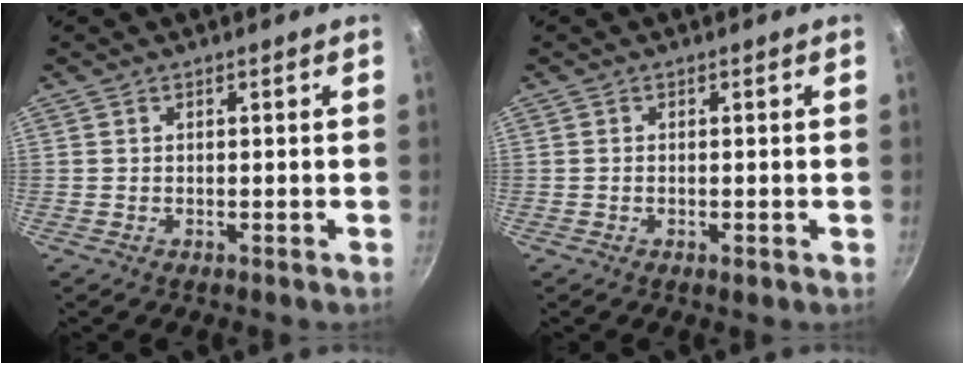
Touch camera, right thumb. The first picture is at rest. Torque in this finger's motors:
{"motor_torque": [0.05, 0.18, -0.07, 0.04, -0.06]}